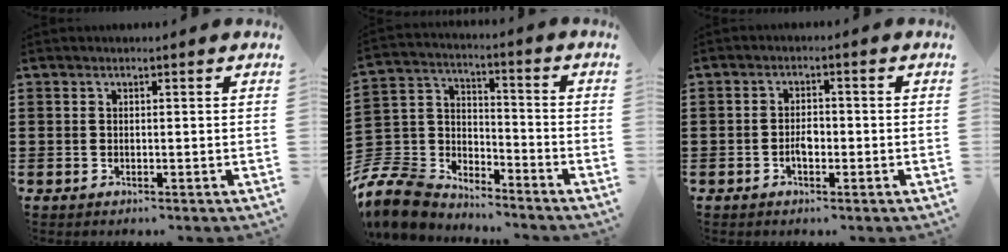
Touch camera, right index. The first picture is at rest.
{"total": 8.4, "force": [-7.4, 3.8, 1.4], "torque": [-0.078, 0.002, -0.156]}
{"total": 2.3, "force": [-0.8, 1.1, 1.9], "torque": [-0.035, 0.005, -0.016]}